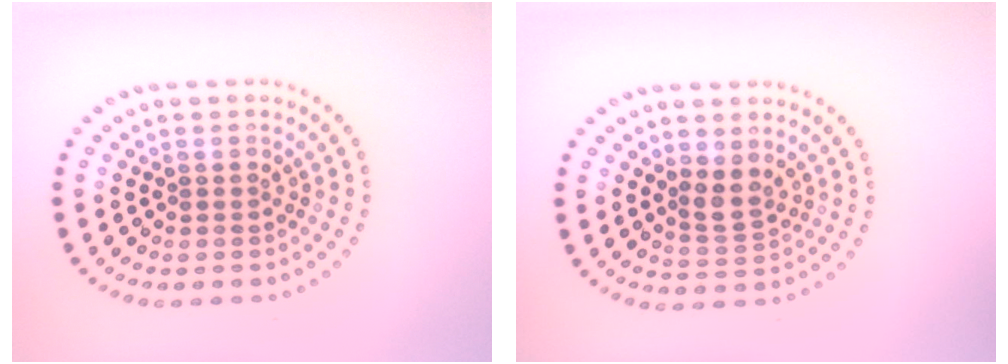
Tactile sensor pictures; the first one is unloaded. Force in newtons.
{"total": 2.2, "press": 1.9, "slide": 1.2}